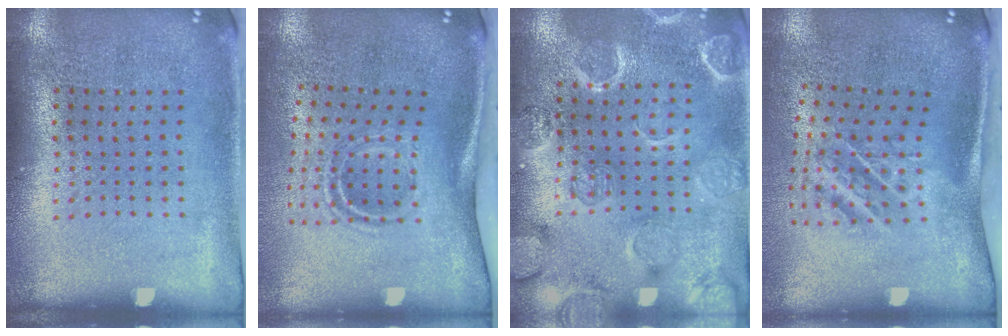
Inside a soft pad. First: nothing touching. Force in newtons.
{"total": 1.8, "press": 1.1, "slide": 1.4}
{"total": 2.5, "press": 2.5, "slide": 0.2}
{"total": 2.0, "press": 1.2, "slide": 1.7}